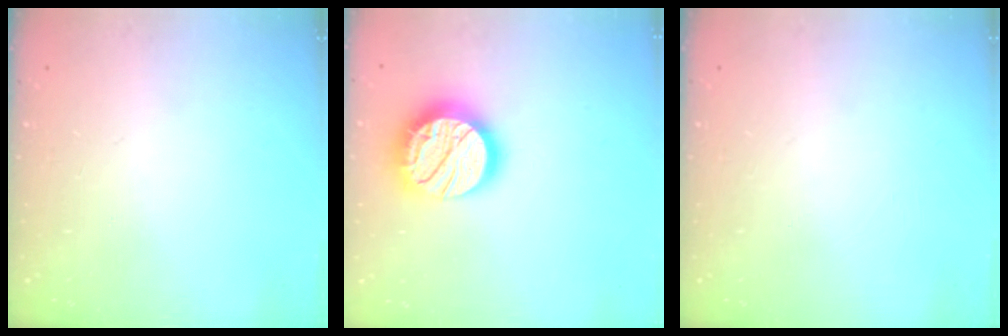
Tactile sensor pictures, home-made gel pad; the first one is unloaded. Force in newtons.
{"total": 19.6, "press": 19.6, "slide": 1.3}
{"total": 0.0}